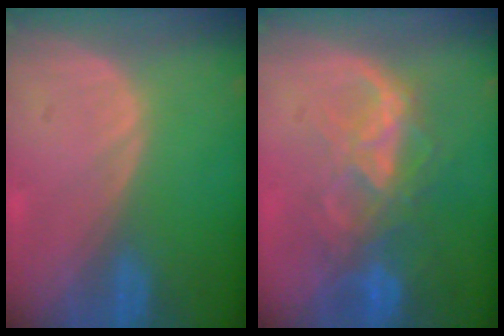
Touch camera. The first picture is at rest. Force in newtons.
{"total": 8.6, "press": 7.5, "slide": 4.3}